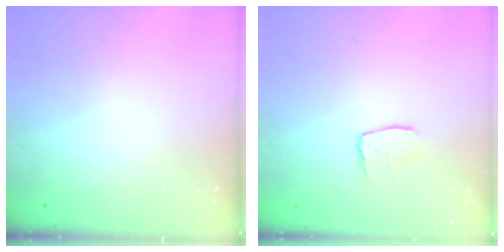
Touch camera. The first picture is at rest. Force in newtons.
{"total": 3.0, "press": 3.0, "slide": 0.2}